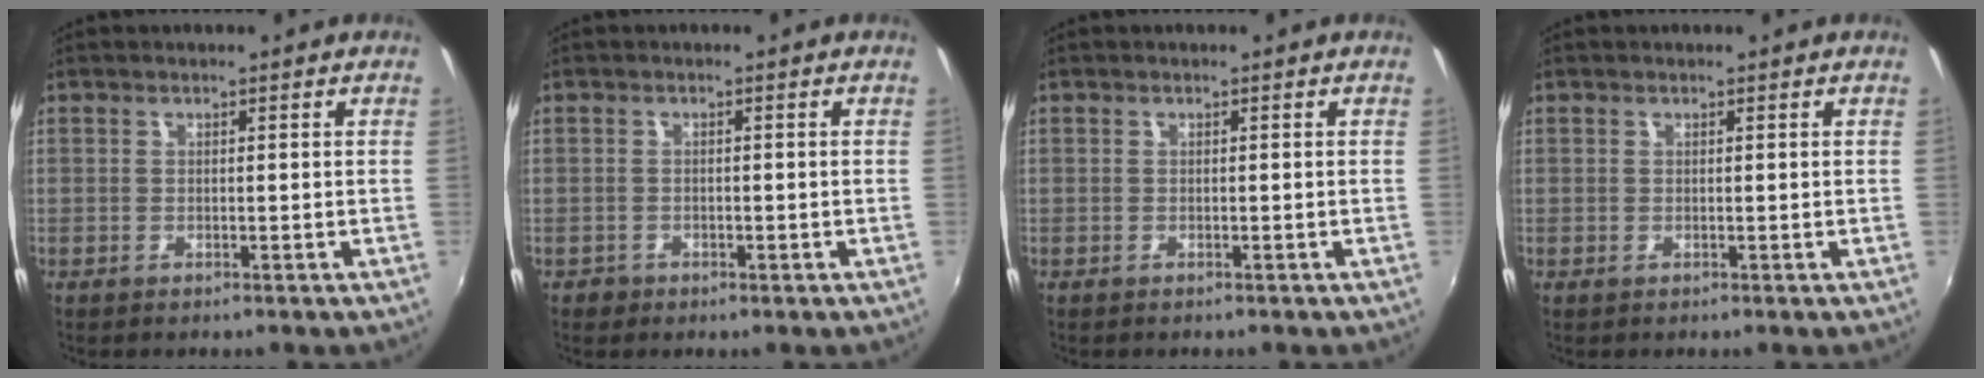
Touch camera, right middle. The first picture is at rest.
{"total": 1.2, "force": [-0.8, 0.9, 0.2], "torque": [-0.006, -0.003, -0.015]}
{"total": 0.0}
{"total": 0.0}